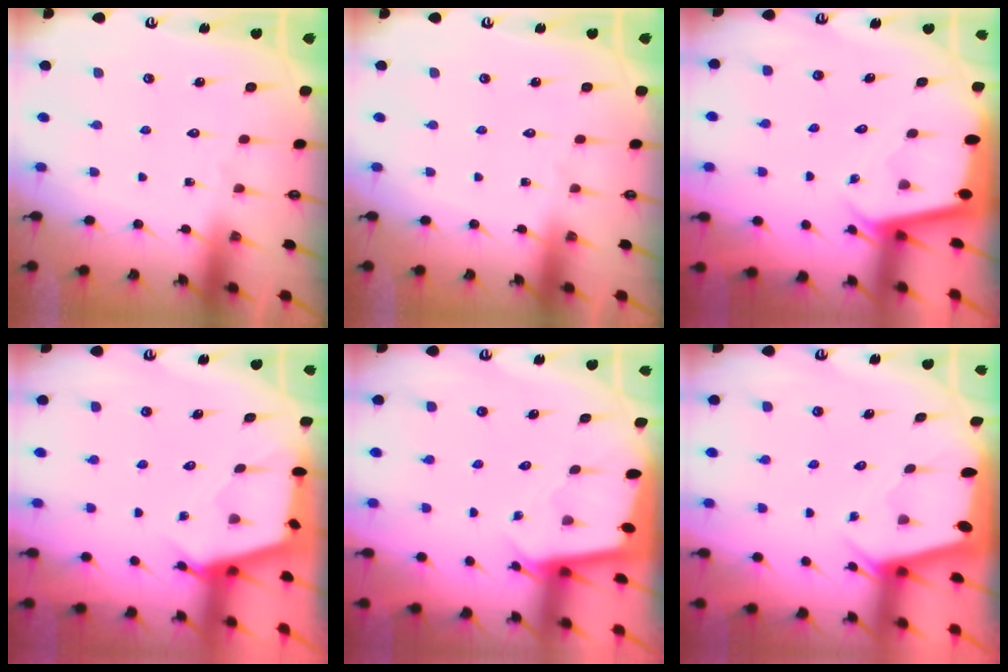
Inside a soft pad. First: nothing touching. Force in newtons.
{"total": 0.0}
{"total": 1.9, "press": 1.9, "slide": 0.1}
{"total": 2.6, "press": 2.5, "slide": 0.4}
{"total": 1.8, "press": 1.8, "slide": 0.1}
{"total": 2.1, "press": 2.0, "slide": 0.3}